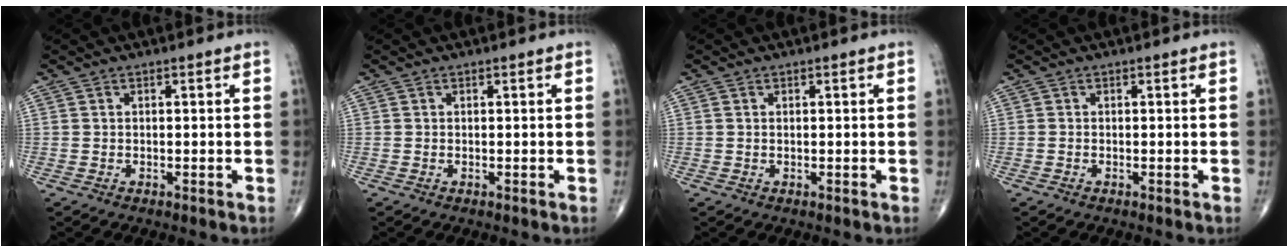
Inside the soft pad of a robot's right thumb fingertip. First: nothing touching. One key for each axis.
{"total": 0.0}
{"total": 0.0}
{"total": 0.0}